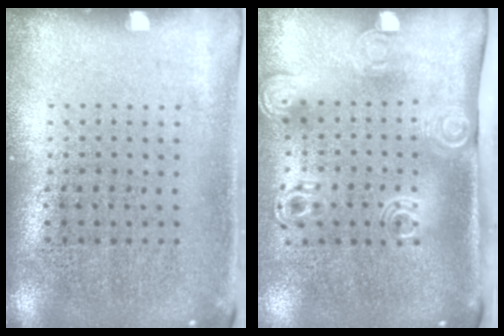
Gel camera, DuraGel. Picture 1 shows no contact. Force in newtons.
{"total": 2.1, "press": 1.5, "slide": 1.5}